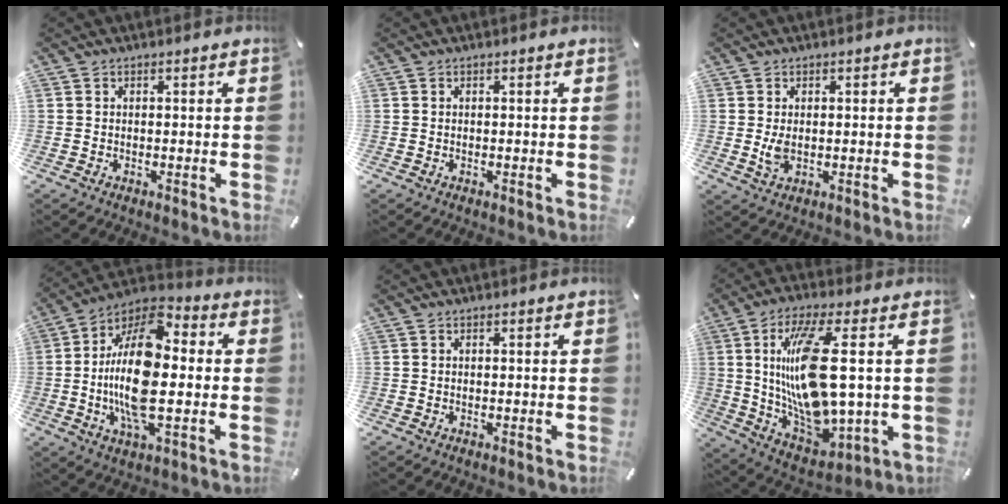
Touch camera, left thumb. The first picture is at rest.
{"total": 0.0}
{"total": 3.4, "force": [0.0, 2.1, 2.7], "torque": [-0.058, -0.006, -0.005]}
{"total": 19.8, "force": [-1.7, 9.4, 17.3], "torque": [-0.355, -0.002, -0.028]}
{"total": 0.0}
{"total": 20.5, "force": [3.7, 7.4, 18.7], "torque": [-0.398, -0.019, 0.054]}